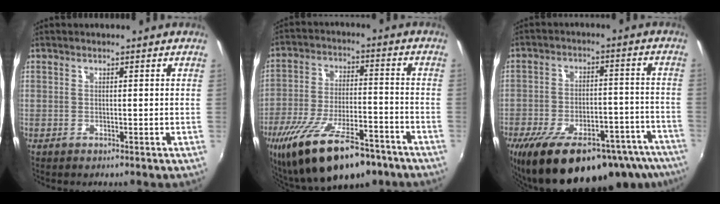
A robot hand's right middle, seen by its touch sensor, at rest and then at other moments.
{"total": 22.3, "force": [-15.2, 8.0, 14.2], "torque": [-0.273, -0.040, -0.235]}
{"total": 27.2, "force": [-19.2, 10.6, 16.0], "torque": [-0.277, -0.024, -0.256]}